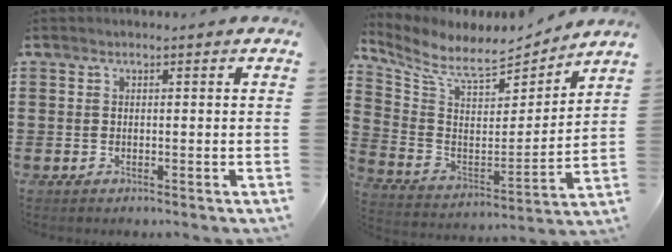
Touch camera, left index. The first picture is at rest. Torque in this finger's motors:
{"motor_torque": [1.43, -0.71, 0.11, 0.06]}